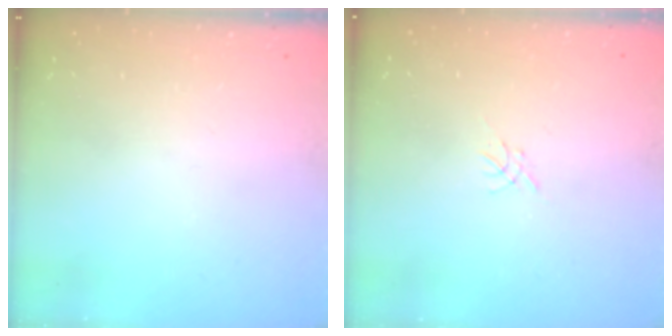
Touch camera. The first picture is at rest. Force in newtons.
{"total": 0.0}